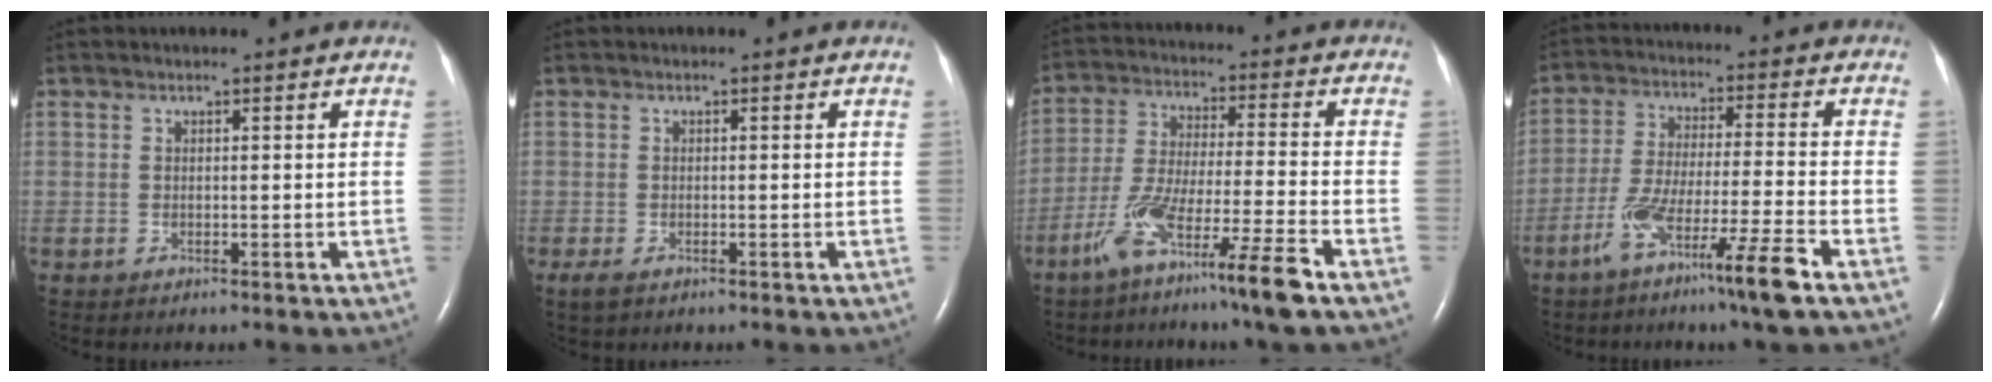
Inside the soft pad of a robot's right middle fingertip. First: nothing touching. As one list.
[{"total": 1.7, "force": [-1.0, 0.7, 1.2], "torque": [-0.029, -0.005, -0.016]}, {"total": 12.6, "force": [-8.1, -1.0, 9.6], "torque": [-0.188, -0.032, -0.152]}, {"total": 11.4, "force": [-6.9, -1.0, 9.0], "torque": [-0.172, -0.022, -0.128]}]